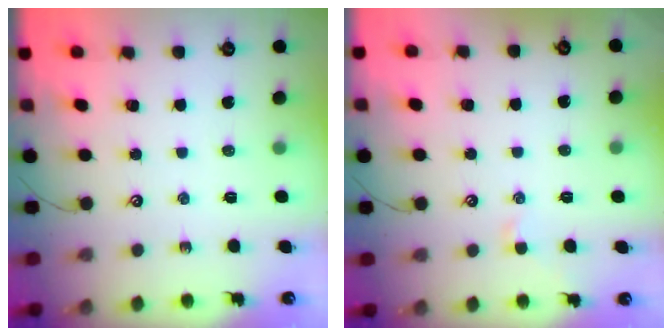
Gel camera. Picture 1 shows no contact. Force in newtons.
{"total": 0.5, "press": 0.4, "slide": 0.3}